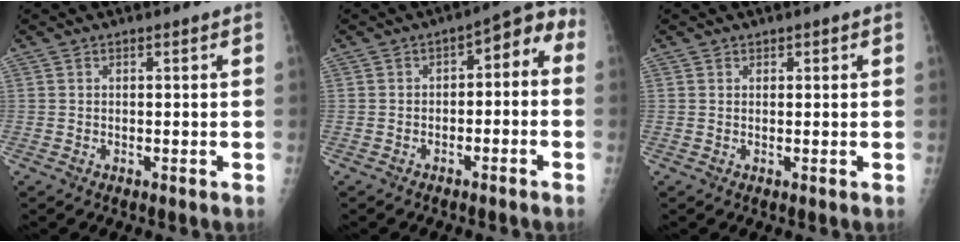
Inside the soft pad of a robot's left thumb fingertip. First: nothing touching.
{"total": 6.9, "force": [-1.6, 4.3, 5.1], "torque": [-0.033, 0.053, -0.031]}
{"total": 0.6, "force": [0.3, 0.5, -0.1], "torque": [0.019, 0.000, -0.001]}